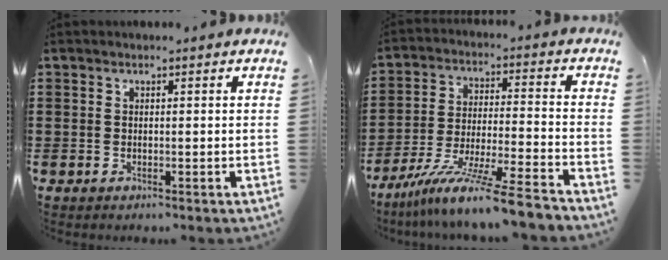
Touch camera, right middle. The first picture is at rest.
{"total": 11.3, "force": [-9.5, -0.6, 6.0], "torque": [-0.106, 0.007, -0.184]}